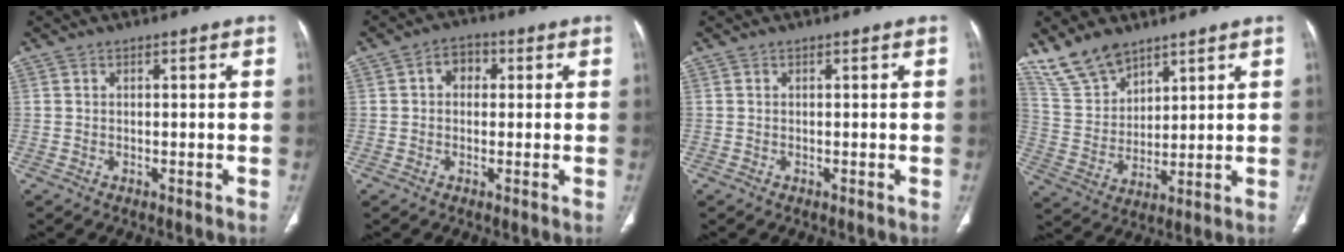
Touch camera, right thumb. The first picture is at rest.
{"total": 4.0, "force": [0.7, 3.2, 2.4], "torque": [-0.018, 0.013, 0.004]}
{"total": 0.0}
{"total": 9.6, "force": [7.7, 4.7, 3.3], "torque": [-0.054, -0.034, 0.167]}